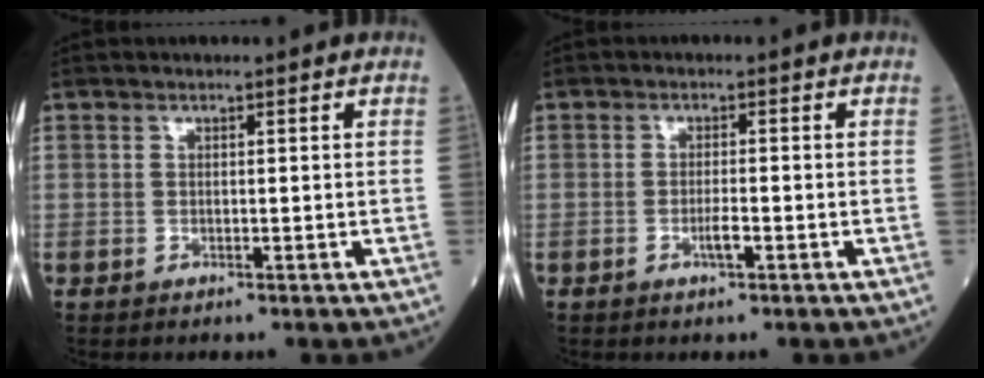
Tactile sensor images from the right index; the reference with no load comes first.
{"total": 1.9, "force": [-0.8, 0.1, 1.7], "torque": [-0.033, -0.001, -0.013]}